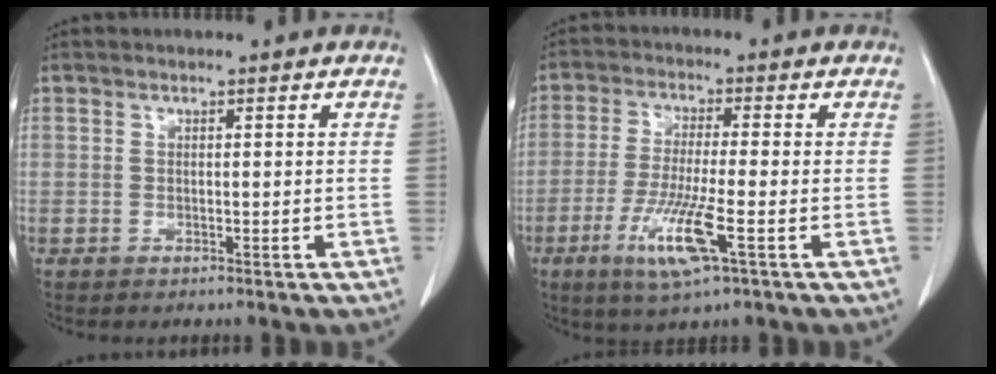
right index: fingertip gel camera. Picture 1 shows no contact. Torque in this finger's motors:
{"motor_torque": [1.23, -0.55, 0.31, 0.09]}